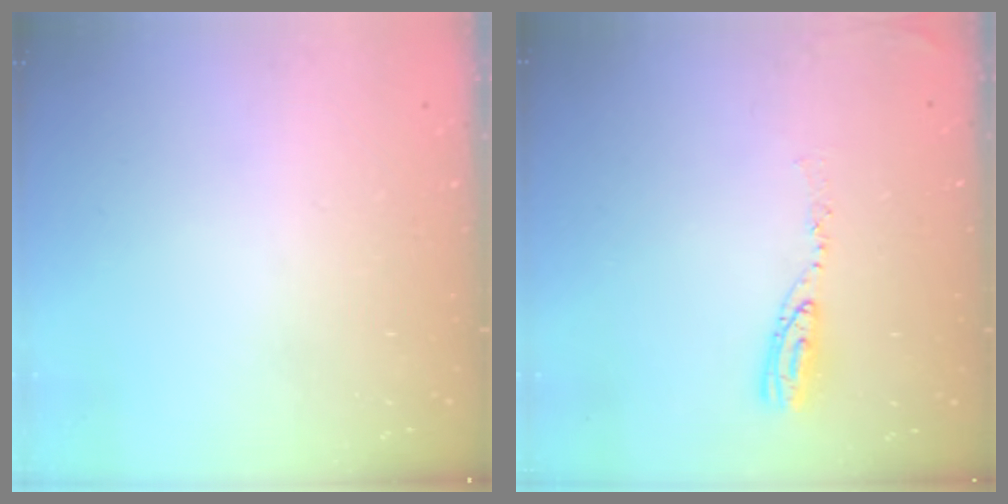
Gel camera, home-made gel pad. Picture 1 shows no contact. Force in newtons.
{"total": 6.8, "press": 6.8, "slide": 0.6}